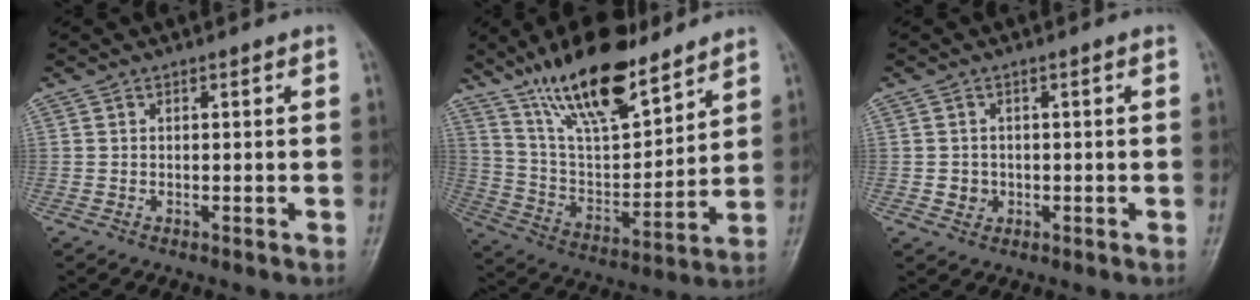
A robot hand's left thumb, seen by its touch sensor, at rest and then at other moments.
{"total": 20.0, "force": [14.3, 6.9, 12.1], "torque": [-0.172, -0.070, 0.260]}
{"total": 2.1, "force": [-0.3, 2.0, 0.6], "torque": [0.001, 0.006, -0.002]}